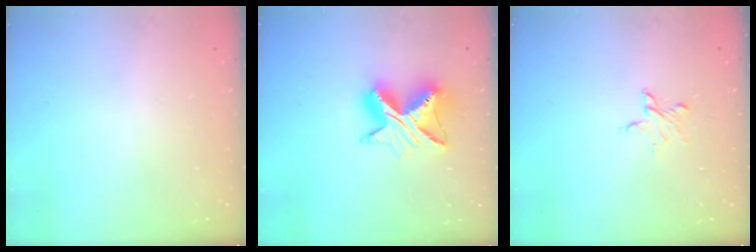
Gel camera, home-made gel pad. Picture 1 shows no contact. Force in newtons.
{"total": 10.3, "press": 10.3, "slide": 0.9}
{"total": 4.9, "press": 4.9, "slide": 0.5}